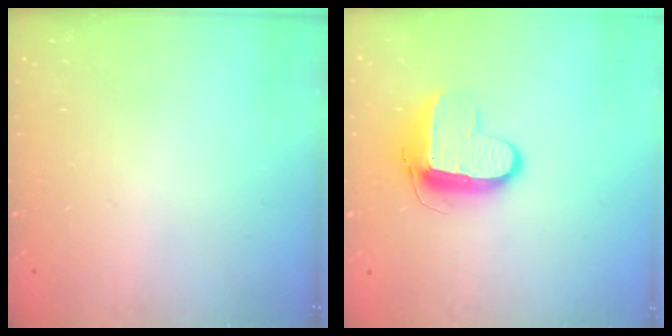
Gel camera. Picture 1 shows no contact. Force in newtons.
{"total": 10.2, "press": 10.1, "slide": 0.8}